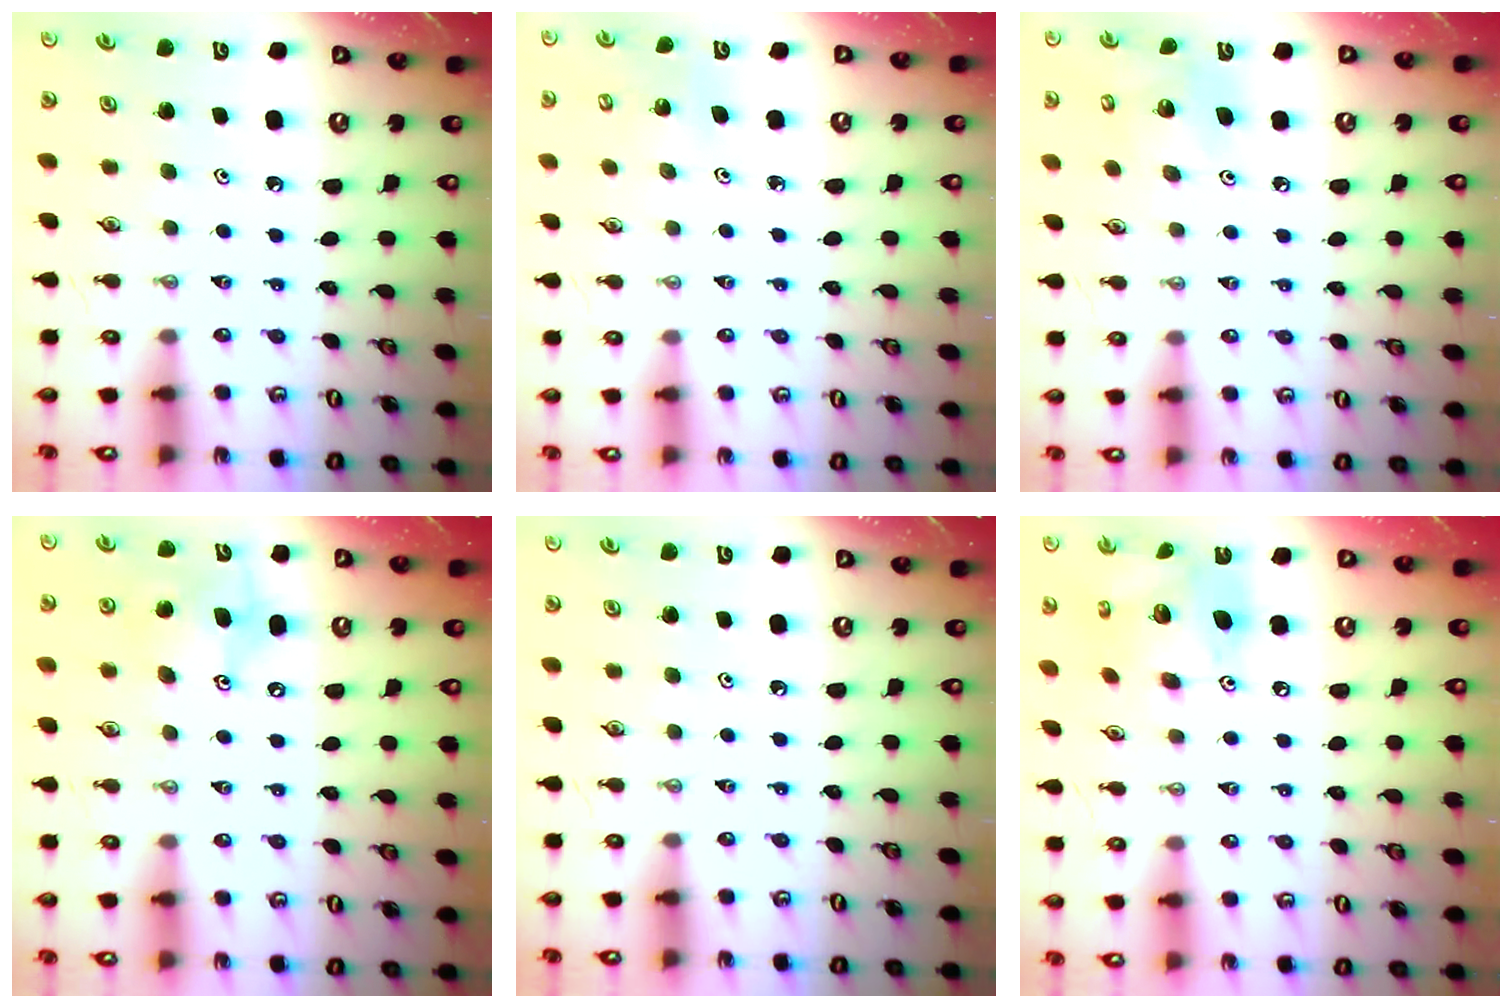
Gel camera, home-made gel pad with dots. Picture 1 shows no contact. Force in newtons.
{"total": 3.5, "press": 3.2, "slide": 1.3}
{"total": 10.6, "press": 10.4, "slide": 1.9}
{"total": 9.6, "press": 9.3, "slide": 2.5}
{"total": 0.0}
{"total": 15.3, "press": 15.2, "slide": 1.6}